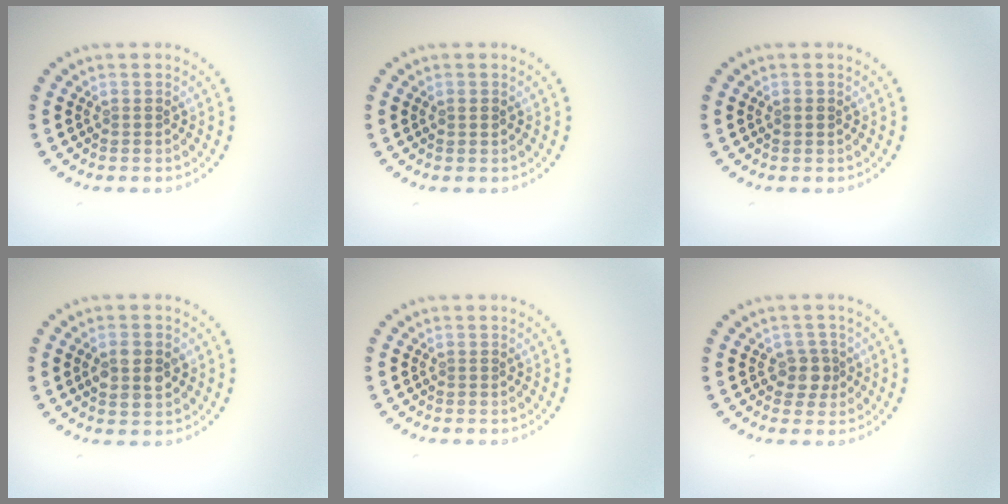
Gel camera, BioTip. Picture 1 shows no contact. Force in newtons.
{"total": 0.8, "press": 0.8, "slide": 0.3}
{"total": 0.9, "press": 0.9, "slide": 0.1}
{"total": 3.0, "press": 3.0, "slide": 0.1}
{"total": 0.0}
{"total": 2.0, "press": 1.7, "slide": 1.0}